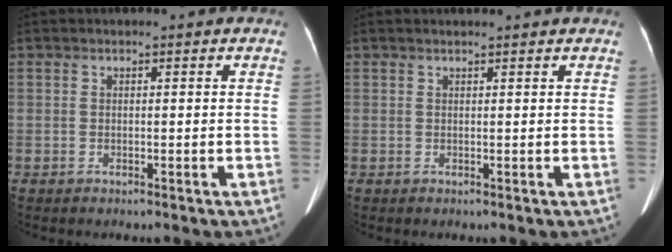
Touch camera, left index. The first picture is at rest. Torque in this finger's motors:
{"motor_torque": [-0.42, 0.13, -0.43, -0.04]}